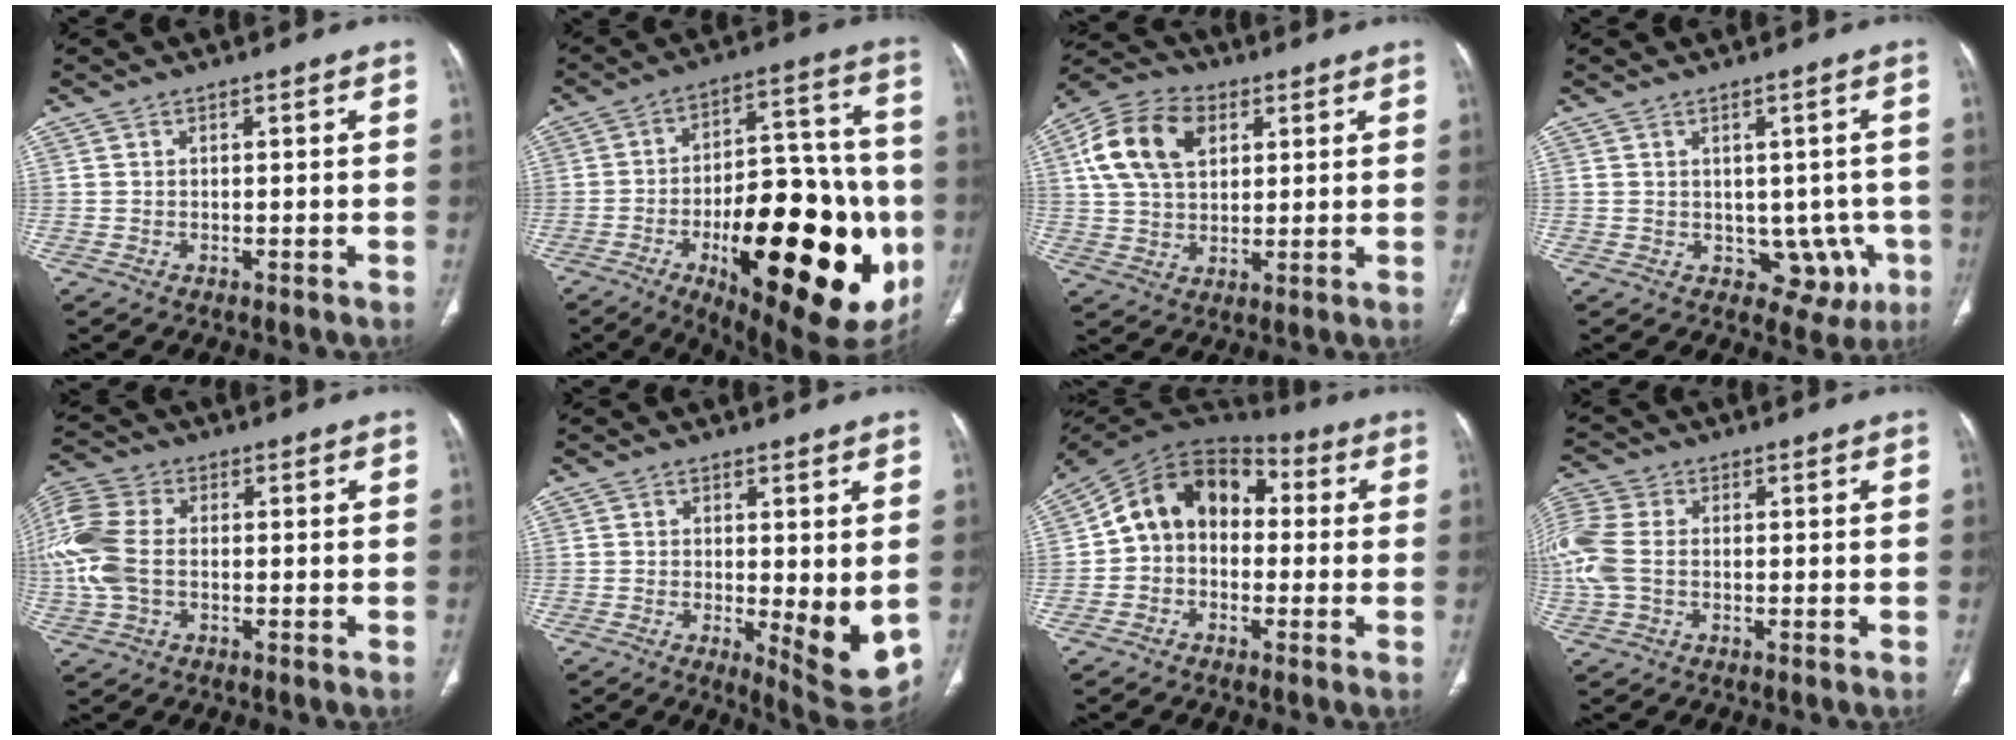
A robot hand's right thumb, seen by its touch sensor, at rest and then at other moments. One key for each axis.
{"total": 35.0, "fx": -9.5, "fy": 14.8, "fz": 30.2, "tx": -0.366, "ty": 0.015, "tz": -0.118}
{"total": 14.2, "fx": 4.5, "fy": 9.5, "fz": 9.5, "tx": -0.166, "ty": 0.009, "tz": 0.081}
{"total": 7.1, "fx": -1.2, "fy": 5.4, "fz": 4.4, "tx": -0.010, "ty": -0.001, "tz": 0.000}
{"total": 12.5, "fx": -0.4, "fy": 8.2, "fz": 9.4, "tx": -0.242, "ty": 0.022, "tz": -0.008}
{"total": 9.2, "fx": -1.0, "fy": 3.0, "fz": 8.6, "tx": -0.109, "ty": -0.026, "tz": -0.007}
{"total": 13.3, "fx": 0.3, "fy": 10.3, "fz": 8.4, "tx": -0.111, "ty": 0.049, "tz": -0.012}
{"total": 9.3, "fx": -0.3, "fy": 6.4, "fz": 6.8, "tx": -0.188, "ty": 0.018, "tz": -0.009}